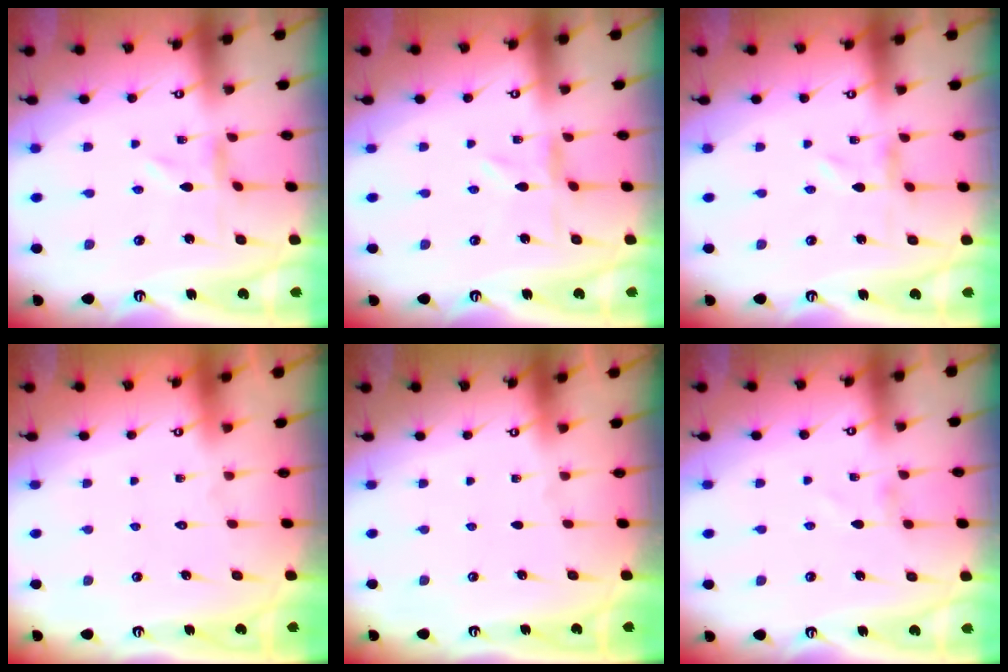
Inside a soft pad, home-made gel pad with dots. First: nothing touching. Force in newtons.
{"total": 0.8, "press": 0.8, "slide": 0.2}
{"total": 0.0}
{"total": 1.7, "press": 1.7, "slide": 0.1}
{"total": 0.0}
{"total": 0.6, "press": 0.6, "slide": 0.2}